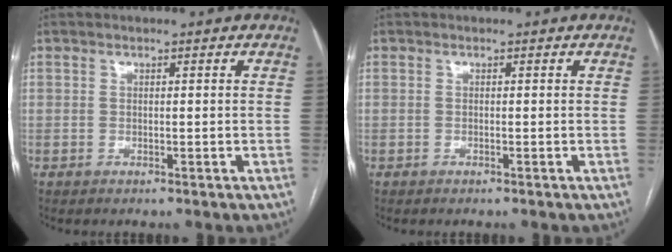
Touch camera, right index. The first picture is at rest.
{"total": 0.0}